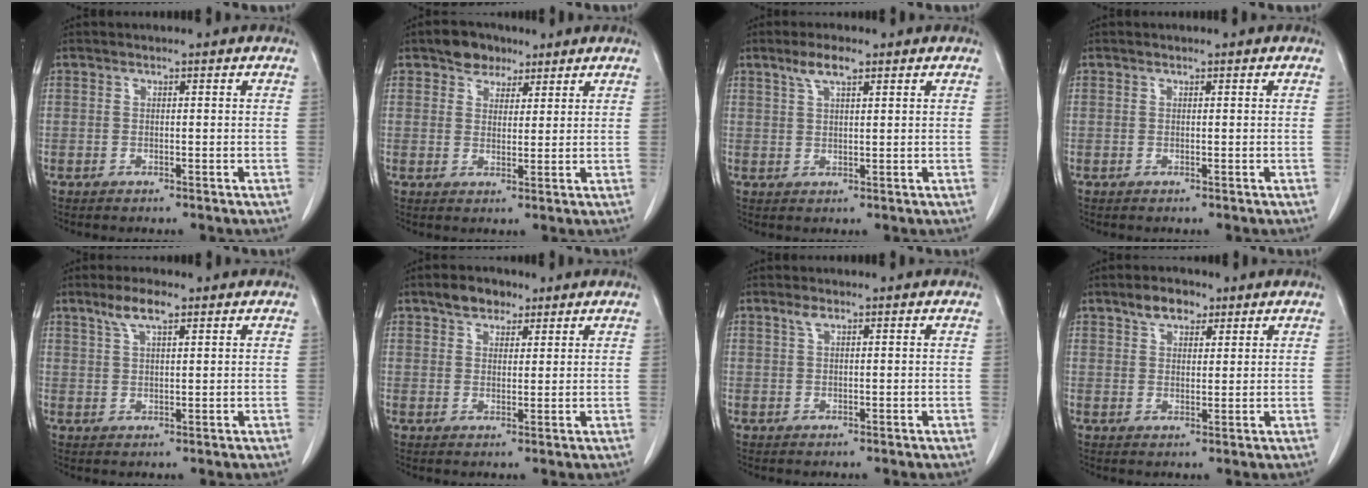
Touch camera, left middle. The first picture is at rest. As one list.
[{"total": 4.5, "force": [3.1, 2.9, 1.4], "torque": [-0.025, 0.010, 0.054]}, {"total": 3.8, "force": [2.4, 0.8, 2.7], "torque": [-0.060, 0.007, 0.048]}, {"total": 0.0}, {"total": 4.4, "force": [2.9, 0.9, 3.2], "torque": [-0.069, 0.007, 0.056]}, {"total": 4.4, "force": [3.0, 2.6, 1.9], "torque": [-0.033, 0.011, 0.053]}, {"total": 1.2, "force": [0.8, 0.4, 0.9], "torque": [-0.020, 0.006, 0.016]}, {"total": 4.5, "force": [3.0, 2.4, 2.4], "torque": [-0.043, 0.011, 0.053]}]